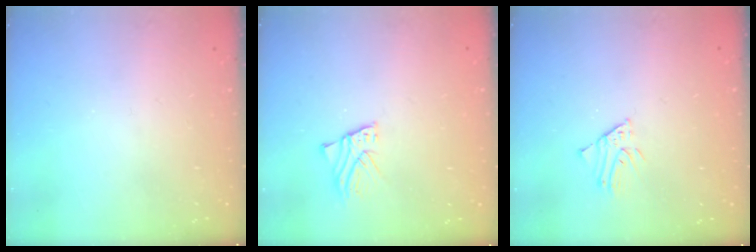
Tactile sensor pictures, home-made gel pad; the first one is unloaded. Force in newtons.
{"total": 2.2, "press": 2.2, "slide": 0.1}
{"total": 1.9, "press": 1.9, "slide": 0.1}